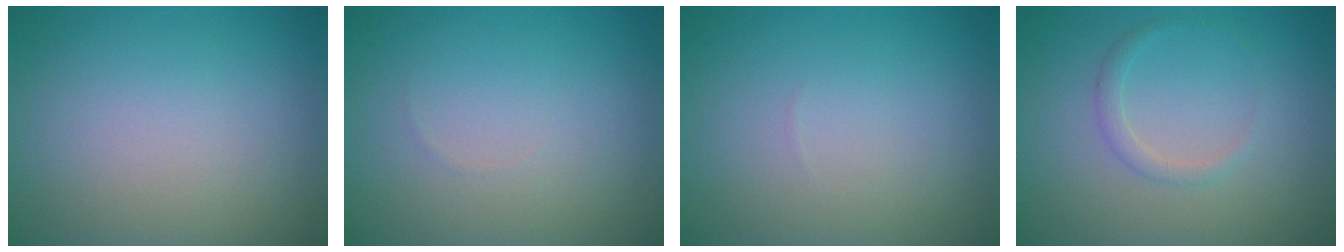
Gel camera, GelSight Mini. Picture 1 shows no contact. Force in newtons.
{"total": 0.0}
{"total": 0.0}
{"total": 1.2, "press": 1.2, "slide": 0.1}